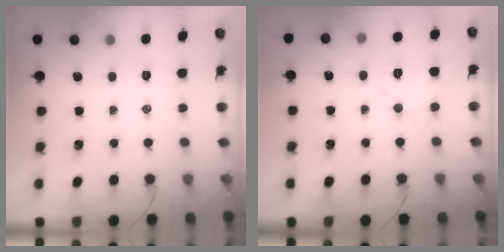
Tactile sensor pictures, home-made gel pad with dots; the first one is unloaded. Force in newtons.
{"total": 5.0, "press": 4.9, "slide": 1.0}